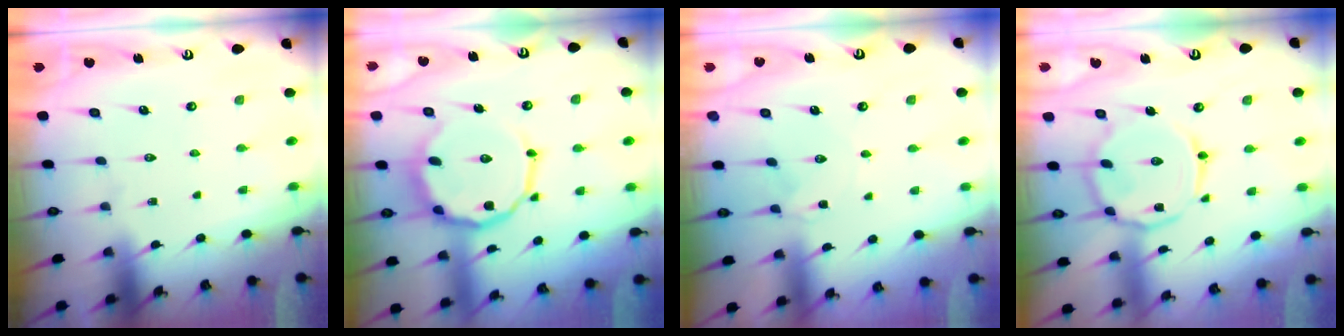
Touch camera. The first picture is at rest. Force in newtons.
{"total": 12.4, "press": 12.1, "slide": 2.6}
{"total": 1.4, "press": 1.4, "slide": 0.2}
{"total": 12.4, "press": 12.4, "slide": 0.8}